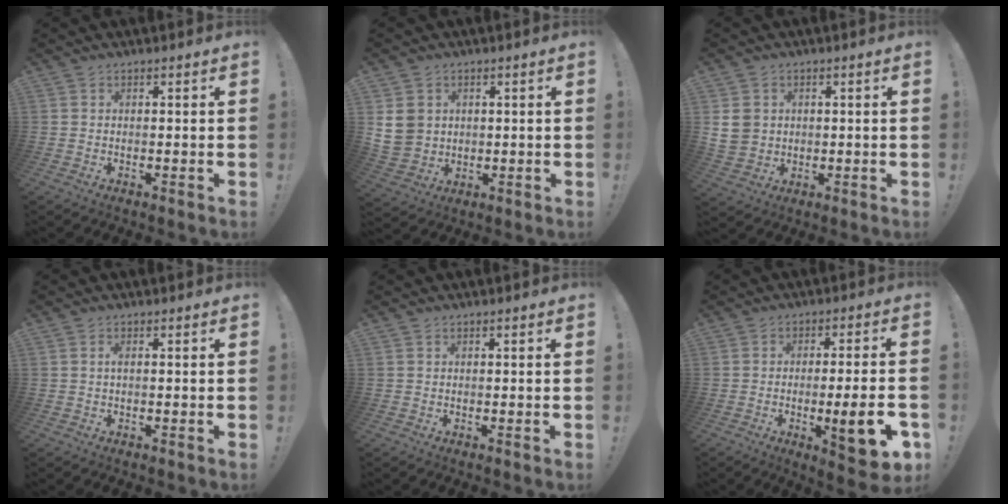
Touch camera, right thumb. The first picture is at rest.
{"total": 7.7, "force": [2.4, 6.7, 3.0], "torque": [-0.052, -0.008, 0.051]}
{"total": 6.5, "force": [1.9, 5.6, 2.8], "torque": [-0.044, -0.006, 0.038]}
{"total": 1.0, "force": [0.0, 0.1, 1.0], "torque": [-0.028, 0.006, 0.001]}
{"total": 0.0}
{"total": 12.9, "force": [-3.9, 2.2, 12.1], "torque": [-0.153, 0.003, -0.054]}